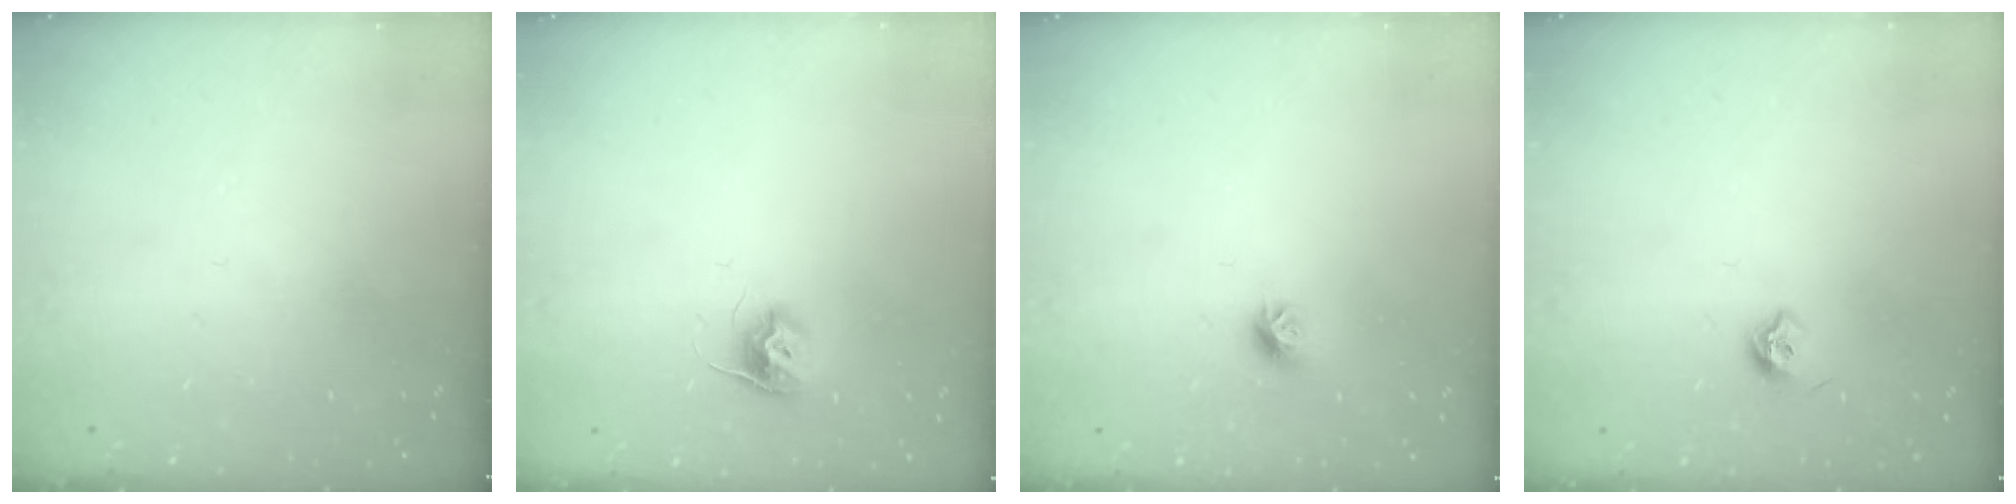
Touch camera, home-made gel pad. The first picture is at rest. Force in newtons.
{"total": 8.3, "press": 8.2, "slide": 0.6}
{"total": 7.4, "press": 7.4, "slide": 0.7}
{"total": 6.0, "press": 5.9, "slide": 1.0}